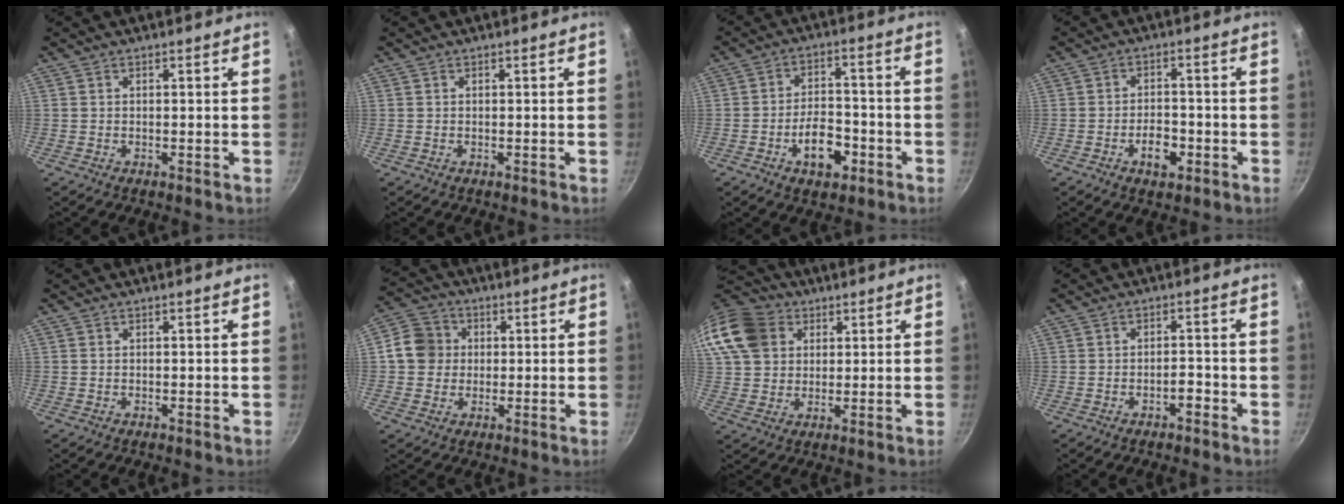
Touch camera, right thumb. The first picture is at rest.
{"total": 0.0}
{"total": 8.8, "force": [-3.8, 5.0, 6.2], "torque": [-0.079, 0.026, -0.062]}
{"total": 5.6, "force": [-2.3, 3.2, 3.9], "torque": [-0.046, 0.017, -0.038]}
{"total": 0.0}
{"total": 7.8, "force": [0.8, 7.2, 3.0], "torque": [-0.021, 0.011, -0.003]}
{"total": 16.3, "force": [6.0, 12.9, 7.8], "torque": [-0.164, 0.015, 0.108]}
{"total": 2.4, "force": [-1.5, 1.1, 1.6], "torque": [-0.016, 0.018, -0.024]}